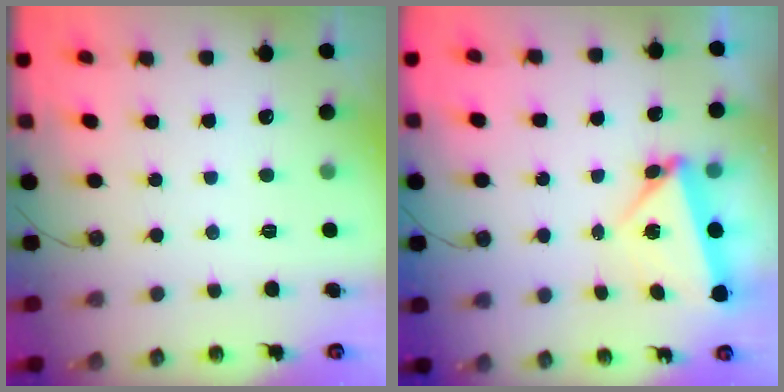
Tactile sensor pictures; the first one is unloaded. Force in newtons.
{"total": 6.2, "press": 6.1, "slide": 0.9}